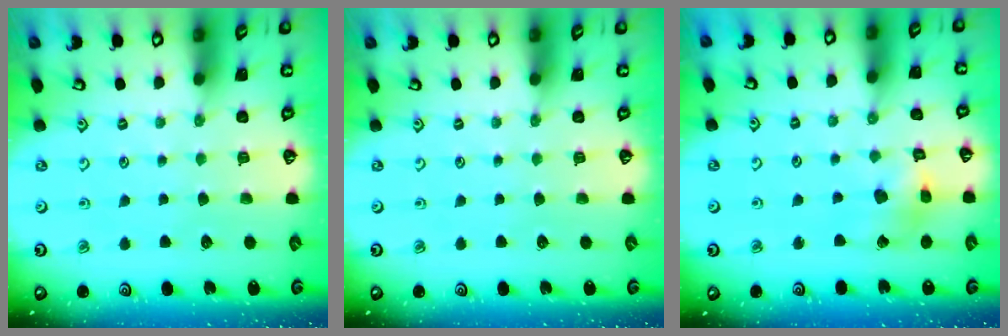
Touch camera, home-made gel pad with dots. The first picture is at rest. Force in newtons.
{"total": 0.0}
{"total": 8.2, "press": 8.1, "slide": 1.1}